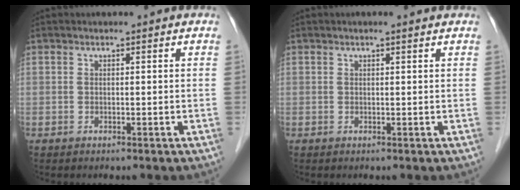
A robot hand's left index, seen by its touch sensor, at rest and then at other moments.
{"total": 1.3, "force": [1.0, 0.1, 0.8], "torque": [-0.015, 0.010, 0.015]}